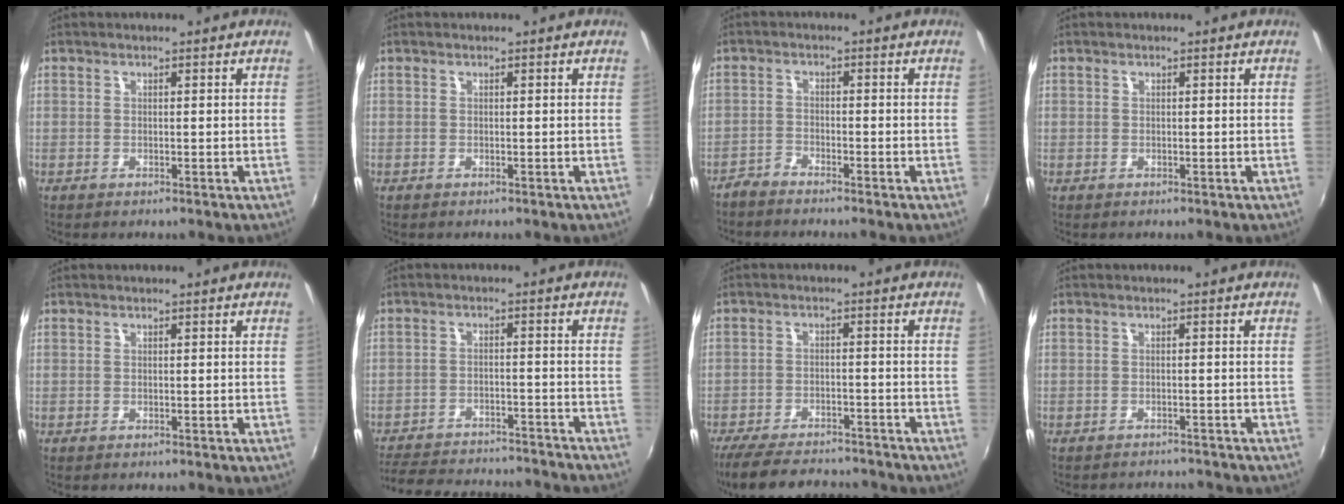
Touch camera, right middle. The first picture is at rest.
{"total": 0.0}
{"total": 2.4, "force": [-2.4, 0.4, 0.4], "torque": [-0.017, -0.002, -0.050]}
{"total": 0.7, "force": [-0.2, 0.6, -0.1], "torque": [0.000, -0.001, -0.003]}
{"total": 0.0}
{"total": 21.1, "force": [-19.0, 4.3, 8.2], "torque": [-0.172, -0.010, -0.257]}
{"total": 16.1, "force": [-13.8, 4.7, 6.8], "torque": [-0.150, -0.019, -0.207]}
{"total": 5.3, "force": [-5.0, 1.3, 1.1], "torque": [-0.032, -0.007, -0.069]}